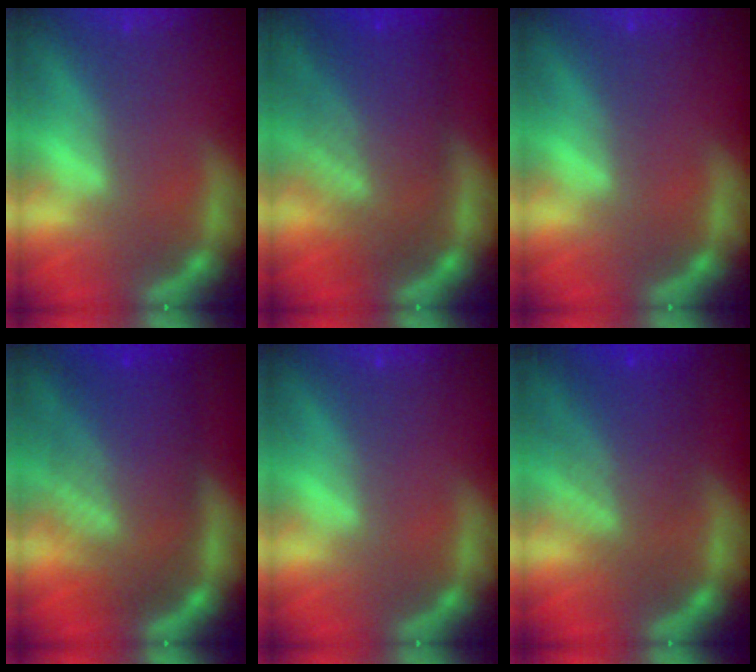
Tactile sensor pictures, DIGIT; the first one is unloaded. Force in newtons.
{"total": 9.1}
{"total": 0.0}
{"total": 10.0}
{"total": 0.0}
{"total": 6.6}